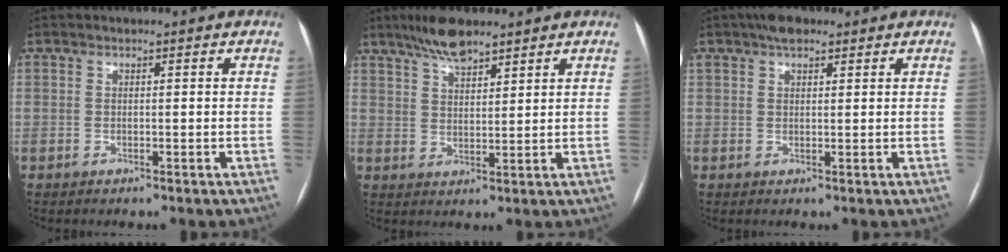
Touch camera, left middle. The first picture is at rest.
{"total": 6.5, "force": [5.2, 1.5, 3.7], "torque": [-0.075, 0.008, 0.097]}
{"total": 4.0, "force": [2.8, 1.6, 2.3], "torque": [-0.047, 0.017, 0.049]}